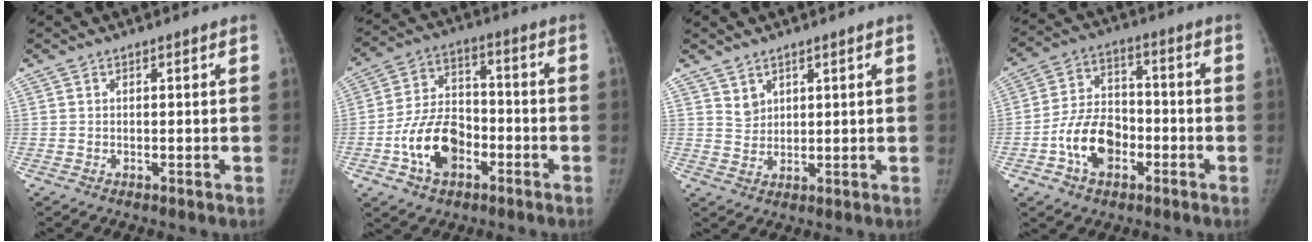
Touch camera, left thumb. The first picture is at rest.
{"total": 12.6, "force": [-4.9, 8.4, 8.0], "torque": [-0.122, 0.033, -0.088]}
{"total": 2.8, "force": [1.9, 2.0, 0.6], "torque": [0.007, -0.017, 0.039]}
{"total": 11.6, "force": [-4.3, 8.0, 7.3], "torque": [-0.106, 0.031, -0.079]}